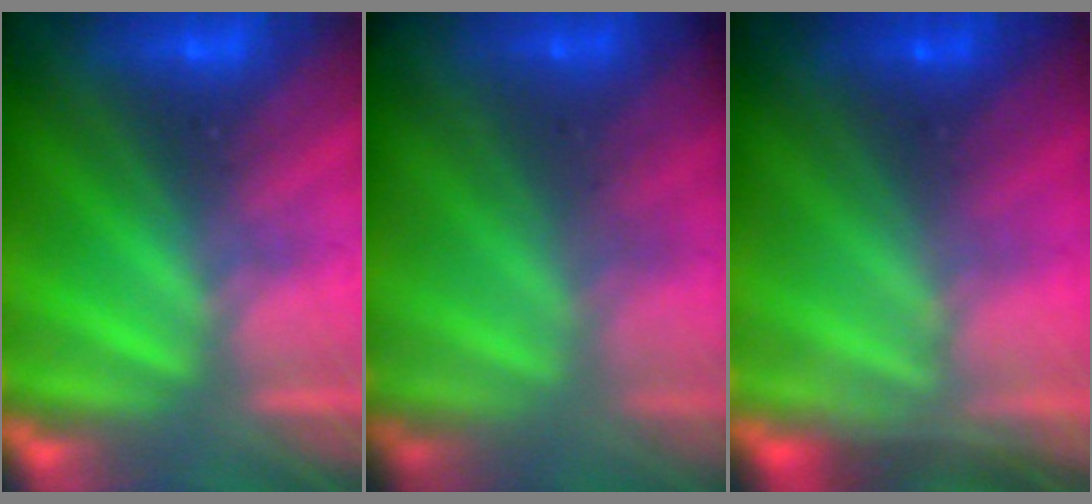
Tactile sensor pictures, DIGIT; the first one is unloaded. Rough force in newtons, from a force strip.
{"total": 6.9}
{"total": 10.5}